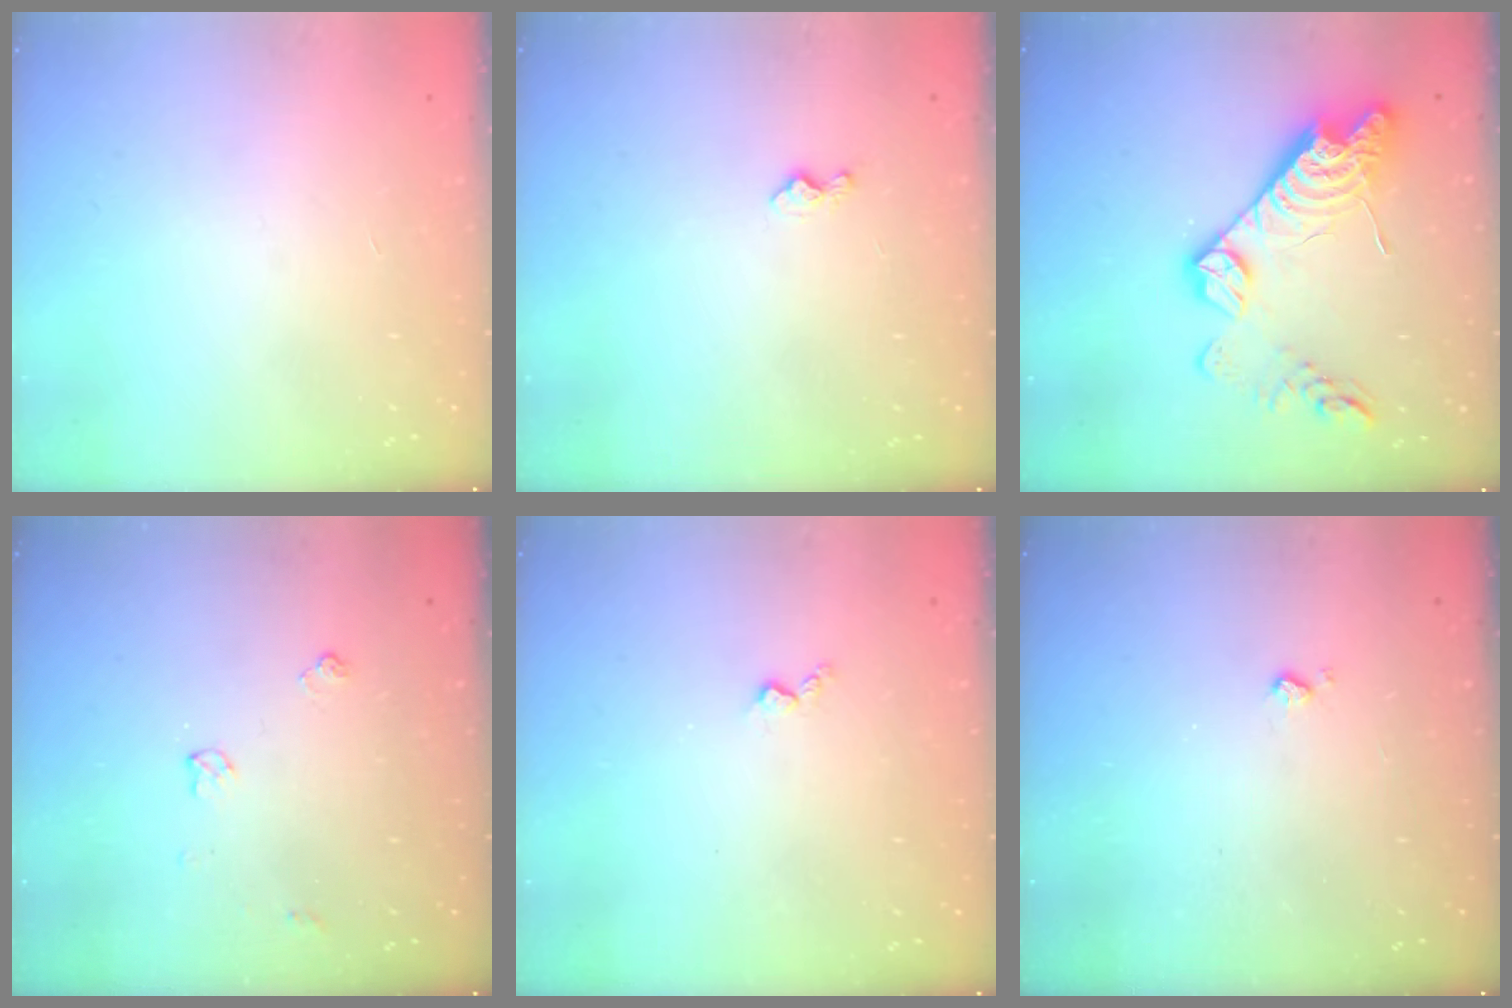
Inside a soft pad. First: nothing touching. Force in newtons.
{"total": 3.7, "press": 3.7, "slide": 0.4}
{"total": 17.1, "press": 17.0, "slide": 0.7}
{"total": 6.4, "press": 6.3, "slide": 0.8}
{"total": 2.9, "press": 2.9, "slide": 0.5}
{"total": 3.8, "press": 3.8, "slide": 0.6}